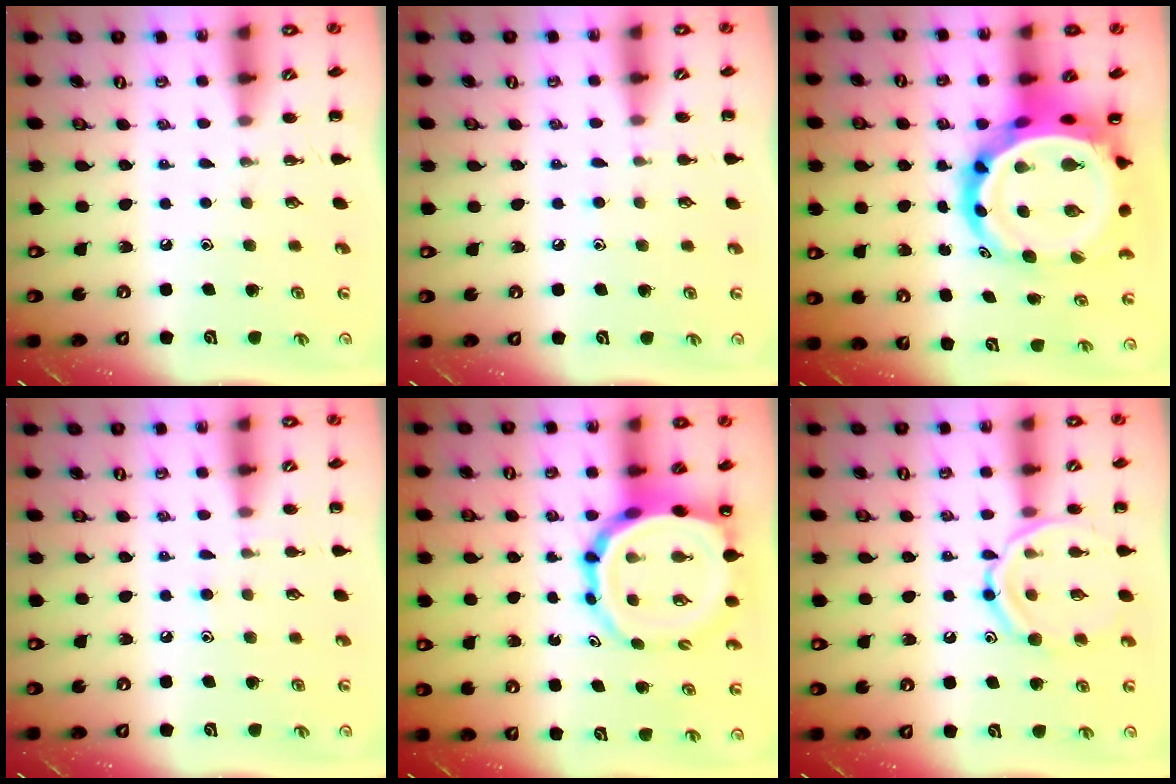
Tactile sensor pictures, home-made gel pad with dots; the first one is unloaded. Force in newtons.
{"total": 5.9, "press": 5.6, "slide": 1.9}
{"total": 16.0, "press": 15.5, "slide": 4.1}
{"total": 7.6, "press": 7.4, "slide": 1.8}
{"total": 15.5, "press": 14.9, "slide": 4.3}
{"total": 13.1, "press": 13.0, "slide": 1.1}